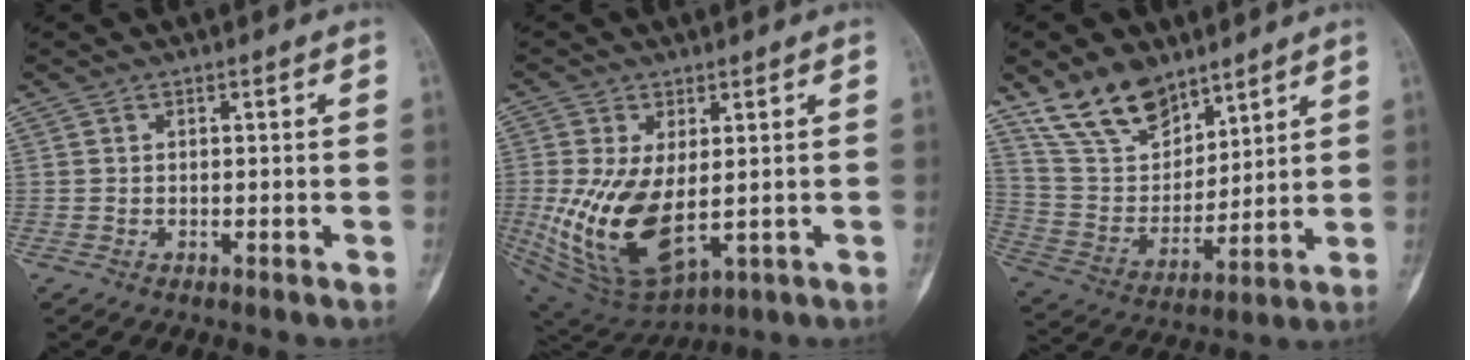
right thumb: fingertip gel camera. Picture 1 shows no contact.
{"total": 16.0, "force": [-0.8, 8.6, 13.5], "torque": [-0.261, -0.016, 0.011]}
{"total": 14.7, "force": [10.7, 7.7, 6.4], "torque": [-0.089, -0.054, 0.216]}